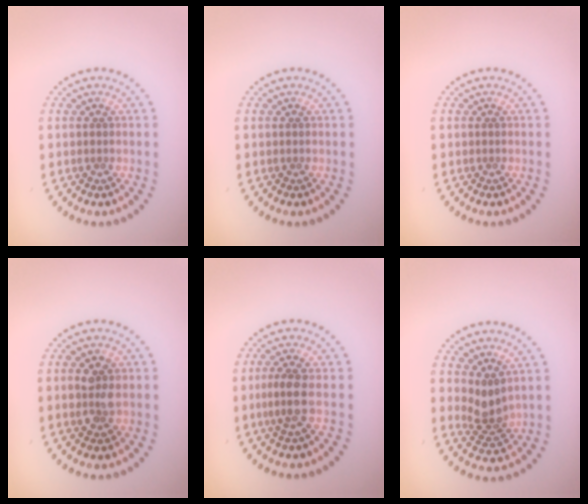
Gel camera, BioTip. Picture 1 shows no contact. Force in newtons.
{"total": 0.0}
{"total": 0.0}
{"total": 2.7, "press": 2.7, "slide": 0.3}
{"total": 2.2, "press": 1.8, "slide": 1.2}
{"total": 2.7, "press": 2.0, "slide": 1.7}